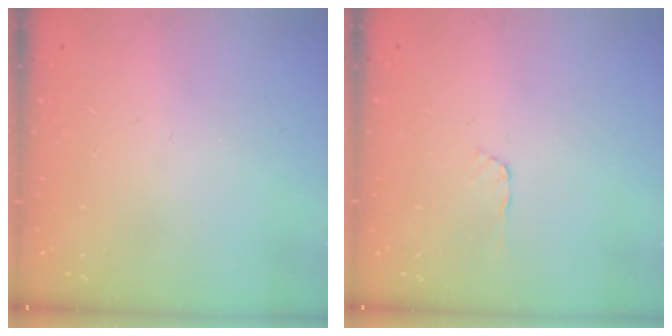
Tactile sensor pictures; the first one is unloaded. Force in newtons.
{"total": 2.1, "press": 2.1, "slide": 0.3}